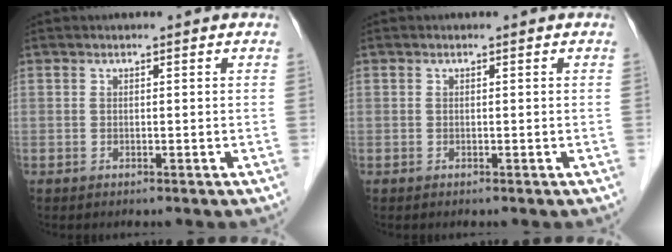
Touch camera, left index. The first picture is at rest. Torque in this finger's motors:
{"motor_torque": [0.03, 0.01, 0.00, 0.00]}